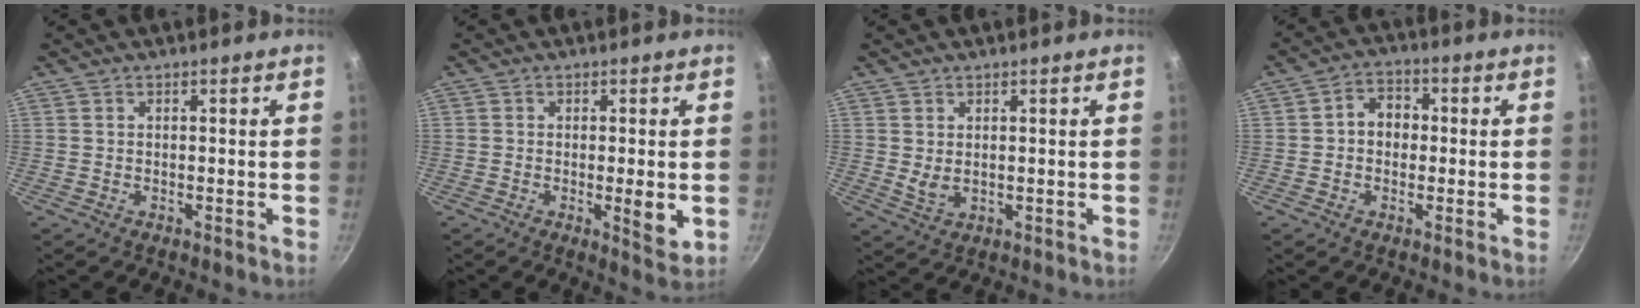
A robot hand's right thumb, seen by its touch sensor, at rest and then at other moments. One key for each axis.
{"total": 4.9, "fx": -0.7, "fy": 1.3, "fz": 4.7, "tx": -0.073, "ty": -0.011, "tz": -0.009}
{"total": 2.7, "fx": 0.7, "fy": 1.6, "fz": 2.0, "tx": -0.036, "ty": -0.009, "tz": 0.018}
{"total": 5.5, "fx": 0.0, "fy": 4.4, "fz": 3.2, "tx": -0.021, "ty": 0.013, "tz": -0.008}